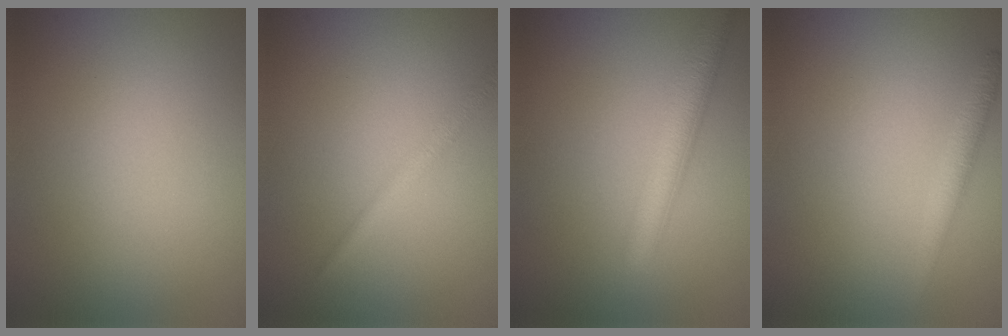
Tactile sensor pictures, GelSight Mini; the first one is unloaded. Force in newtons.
{"total": 1.5, "press": 1.5, "slide": 0.0}
{"total": 4.0, "press": 4.0, "slide": 0.1}
{"total": 1.8, "press": 1.8, "slide": 0.1}